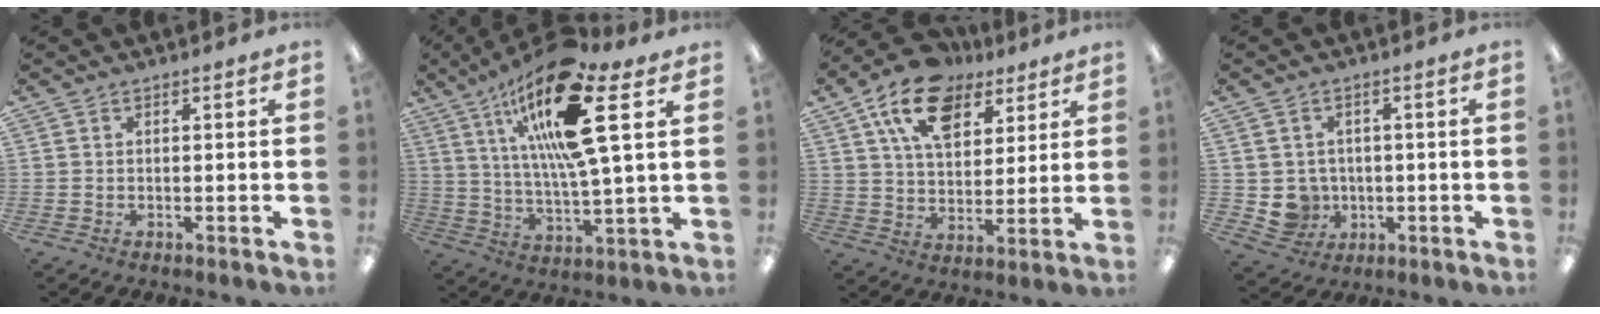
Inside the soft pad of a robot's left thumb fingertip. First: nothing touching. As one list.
[{"total": 21.3, "force": [10.7, 5.2, 17.7], "torque": [-0.329, -0.034, 0.163]}, {"total": 15.9, "force": [9.4, 9.5, 8.5], "torque": [-0.145, -0.034, 0.171]}, {"total": 5.7, "force": [0.3, 5.6, 1.1], "torque": [-0.025, 0.004, 0.012]}]